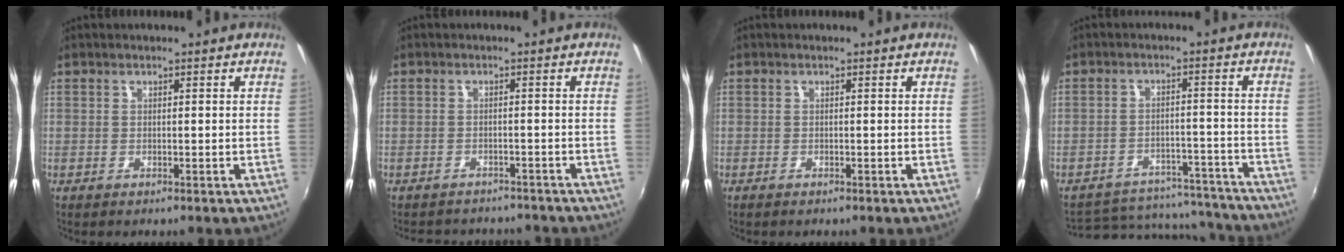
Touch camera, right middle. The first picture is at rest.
{"total": 8.5, "force": [-7.6, 2.8, 2.5], "torque": [-0.058, -0.013, -0.103]}
{"total": 0.5, "force": [-0.5, 0.2, 0.1], "torque": [-0.004, -0.003, -0.010]}
{"total": 17.3, "force": [-15.3, 6.5, 4.5], "torque": [-0.098, 0.038, -0.182]}